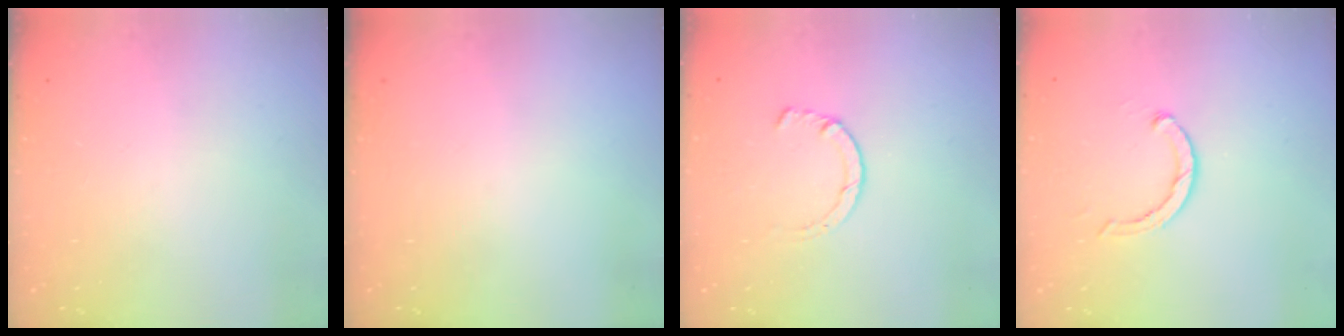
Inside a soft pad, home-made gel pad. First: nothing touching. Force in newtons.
{"total": 0.0}
{"total": 1.5, "press": 1.5, "slide": 0.3}
{"total": 3.5, "press": 3.4, "slide": 0.6}